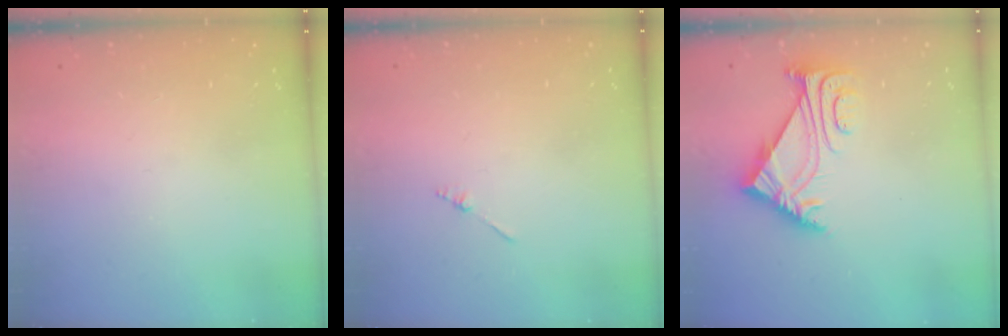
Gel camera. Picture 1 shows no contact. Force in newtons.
{"total": 1.3, "press": 1.3, "slide": 0.3}
{"total": 5.8, "press": 5.7, "slide": 1.1}